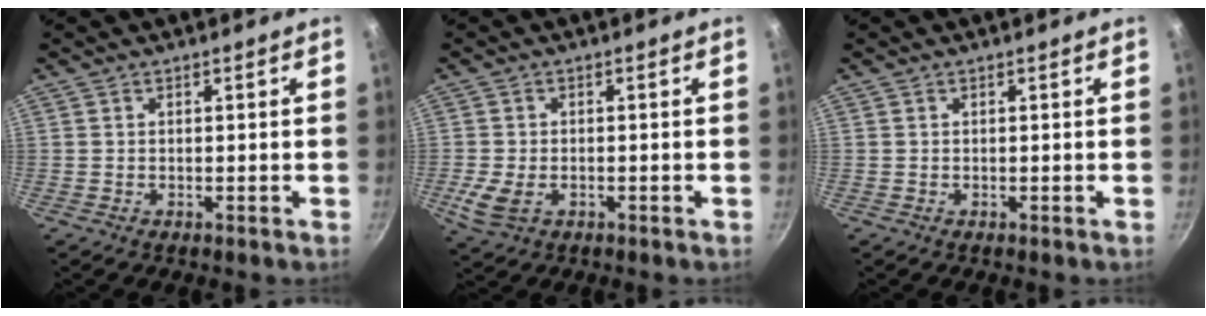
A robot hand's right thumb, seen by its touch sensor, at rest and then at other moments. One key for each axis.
{"total": 5.2, "fx": -1.6, "fy": 3.2, "fz": 3.7, "tx": -0.081, "ty": -0.004, "tz": -0.027}
{"total": 0.0}